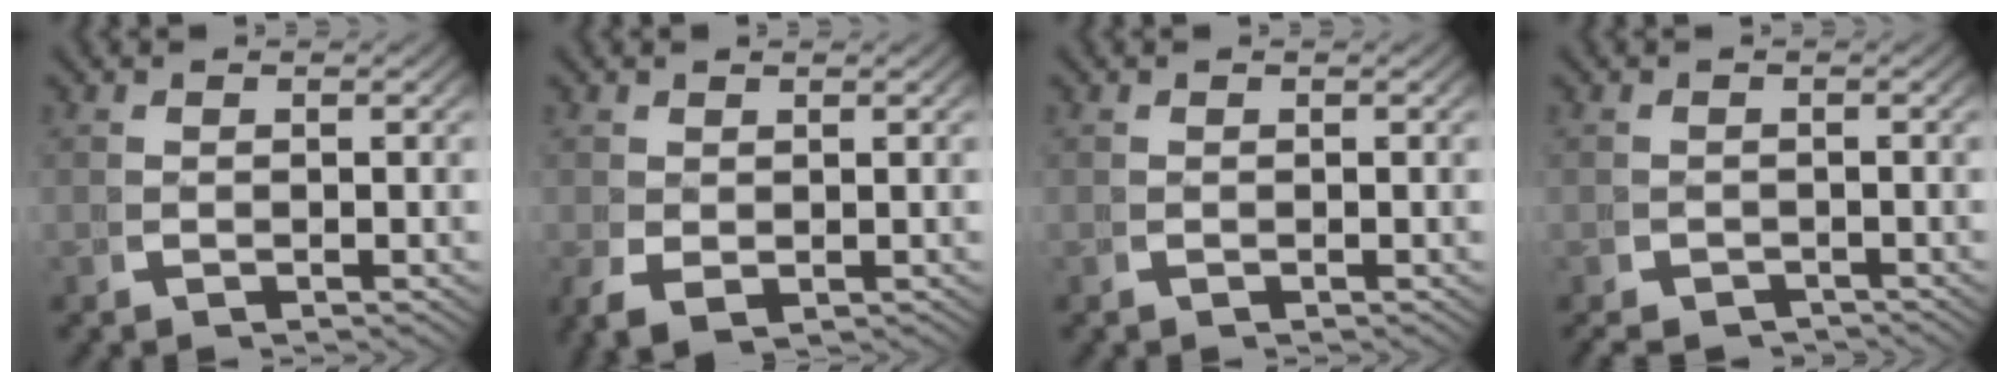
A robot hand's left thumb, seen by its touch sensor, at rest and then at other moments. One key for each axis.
{"total": 1.7, "fx": -0.1, "fy": 1.0, "fz": 1.4, "tx": -0.031, "ty": -0.011, "tz": 0.012}
{"total": 0.0}
{"total": 2.4, "fx": -2.2, "fy": 0.7, "fz": 0.3, "tx": 0.000, "ty": -0.015, "tz": -0.033}